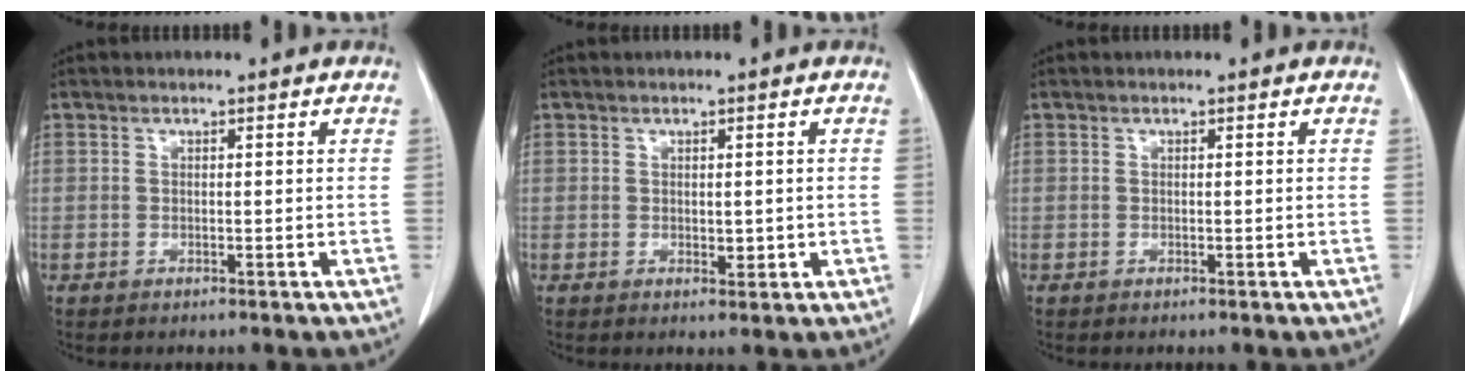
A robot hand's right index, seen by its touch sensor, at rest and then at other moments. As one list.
[{"total": 1.7, "force": [-0.1, 1.0, 1.4], "torque": [-0.019, -0.003, 0.004]}, {"total": 0.0}]